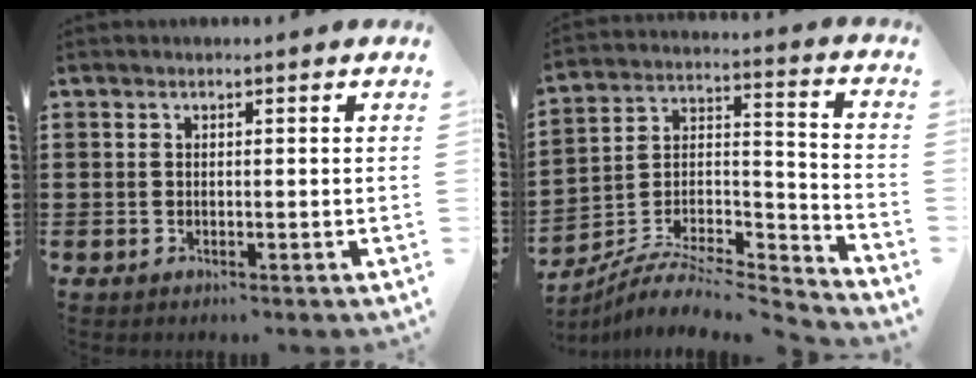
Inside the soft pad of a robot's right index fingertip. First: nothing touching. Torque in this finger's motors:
{"motor_torque": [-0.12, 2.00, -0.87, -0.21]}